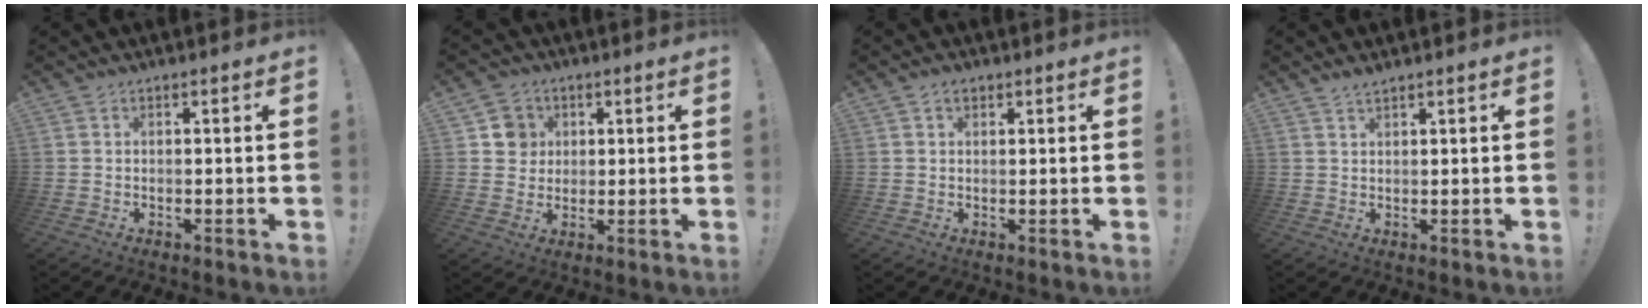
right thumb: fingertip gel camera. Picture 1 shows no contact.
{"total": 6.3, "force": [2.0, 5.9, 0.9], "torque": [-0.005, -0.008, 0.039]}
{"total": 2.1, "force": [1.2, 1.3, 1.2], "torque": [-0.023, 0.002, 0.022]}
{"total": 1.8, "force": [1.6, 0.2, 0.8], "torque": [-0.025, -0.003, 0.032]}